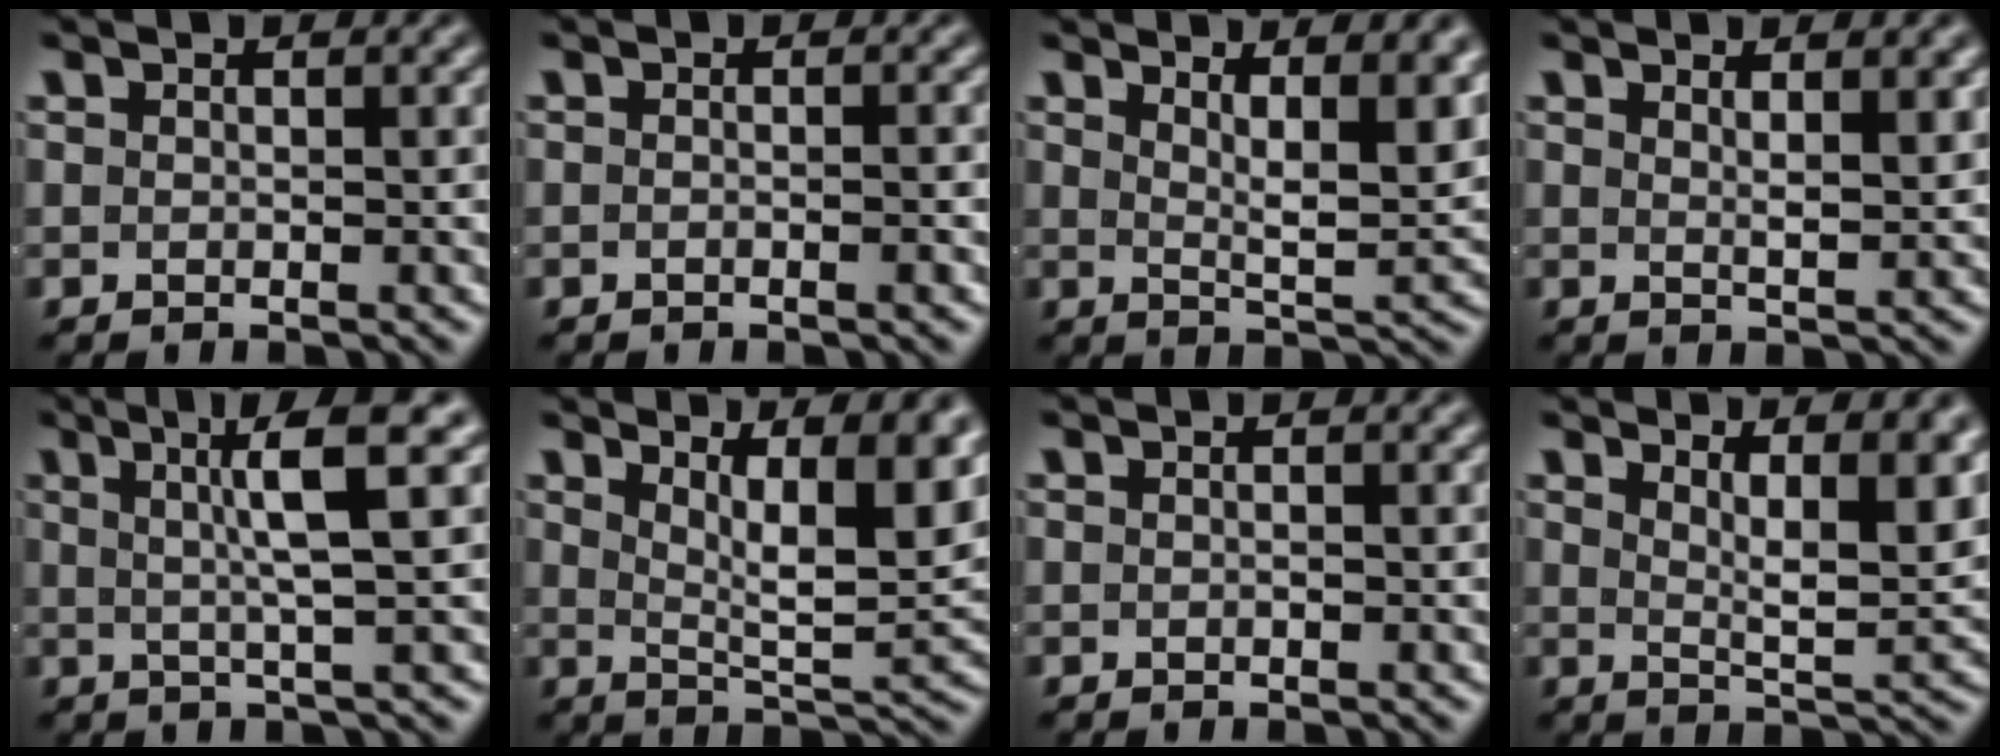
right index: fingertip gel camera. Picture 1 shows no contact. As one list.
[{"total": 0.8, "force": [-0.6, -0.3, 0.5], "torque": [-0.005, 0.005, -0.014]}, {"total": 4.7, "force": [2.4, 0.4, 4.0], "torque": [-0.053, -0.014, 0.041]}, {"total": 1.9, "force": [1.1, -1.0, 1.3], "torque": [-0.017, -0.010, 0.026]}, {"total": 5.6, "force": [2.4, -0.8, 5.1], "torque": [-0.067, 0.012, 0.036]}, {"total": 7.3, "force": [2.4, 2.0, 6.6], "torque": [-0.086, -0.015, 0.042]}, {"total": 0.0}, {"total": 5.2, "force": [2.4, 0.7, 4.6], "torque": [-0.059, -0.012, 0.040]}]